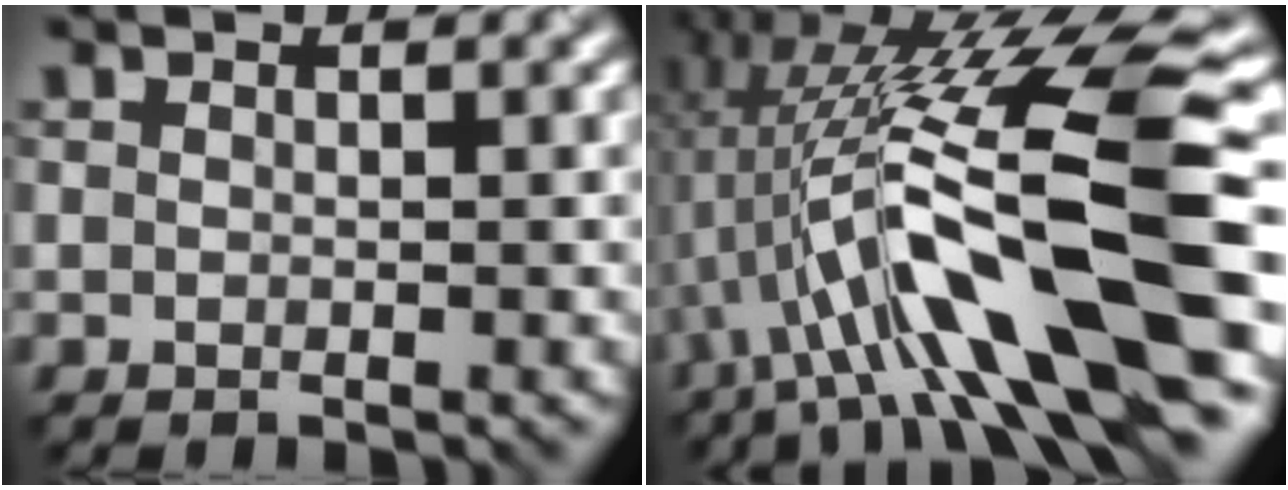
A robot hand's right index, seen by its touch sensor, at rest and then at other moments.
{"total": 14.1, "force": [-2.8, 3.2, 13.5], "torque": [-0.231, 0.013, -0.050]}